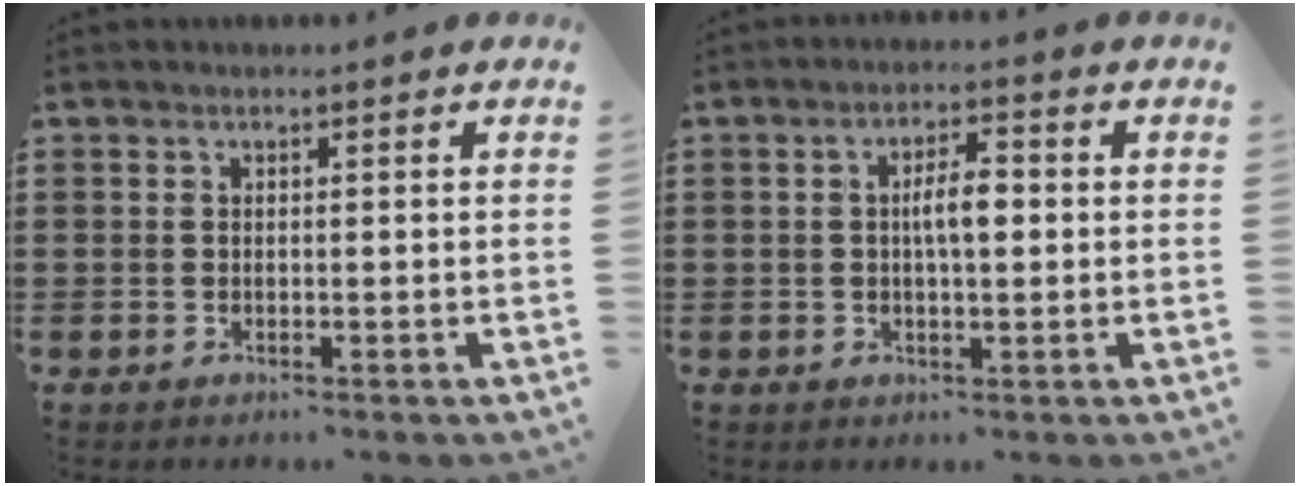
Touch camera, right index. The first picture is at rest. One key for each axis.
{"total": 4.7, "fx": 0.3, "fy": 1.4, "fz": 4.4, "tx": -0.082, "ty": 0.006, "tz": 0.002}